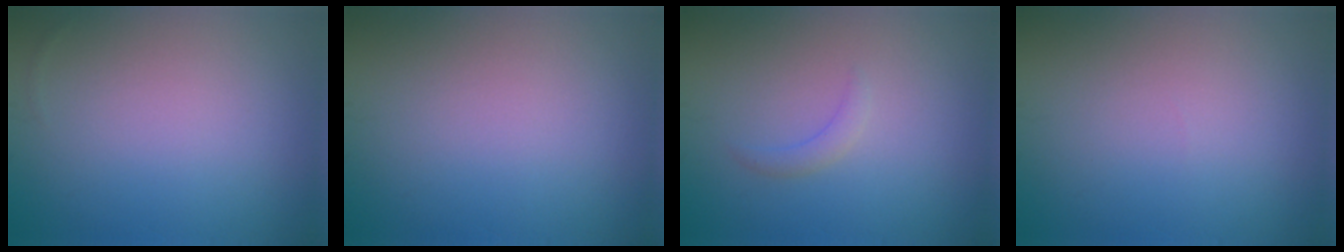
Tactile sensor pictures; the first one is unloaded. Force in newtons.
{"total": 0.0}
{"total": 1.2, "press": 1.2, "slide": 0.2}
{"total": 0.0}